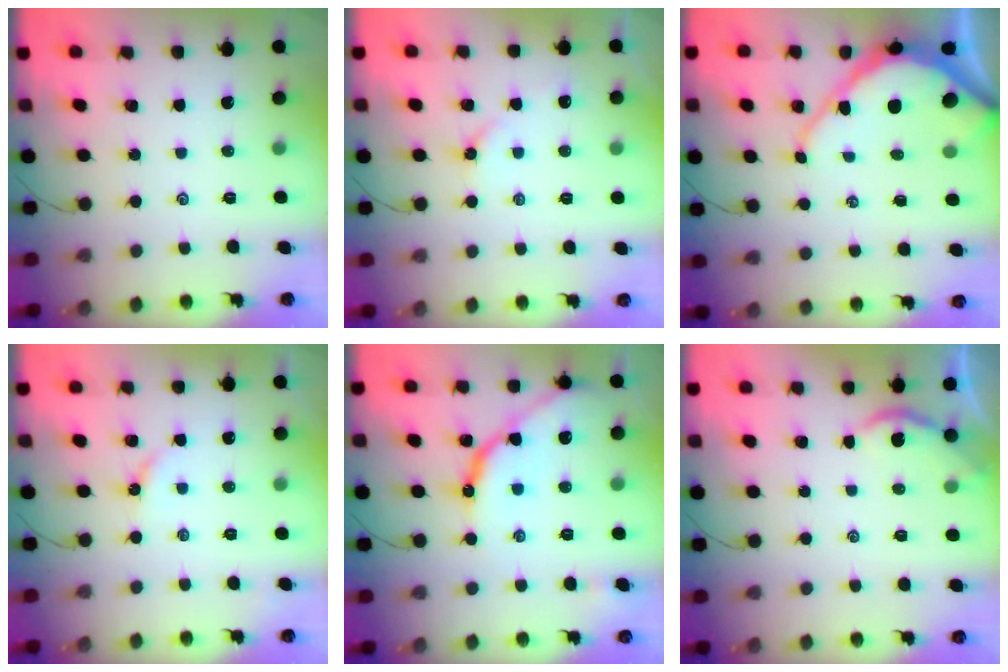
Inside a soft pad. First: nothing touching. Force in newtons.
{"total": 3.8, "press": 3.7, "slide": 0.5}
{"total": 10.7, "press": 10.6, "slide": 1.0}
{"total": 2.7, "press": 2.7, "slide": 0.3}
{"total": 10.7, "press": 10.7, "slide": 0.9}
{"total": 1.9, "press": 1.8, "slide": 0.4}